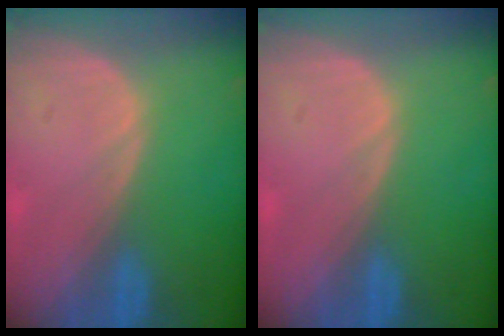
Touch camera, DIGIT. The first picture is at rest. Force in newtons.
{"total": 0.0}